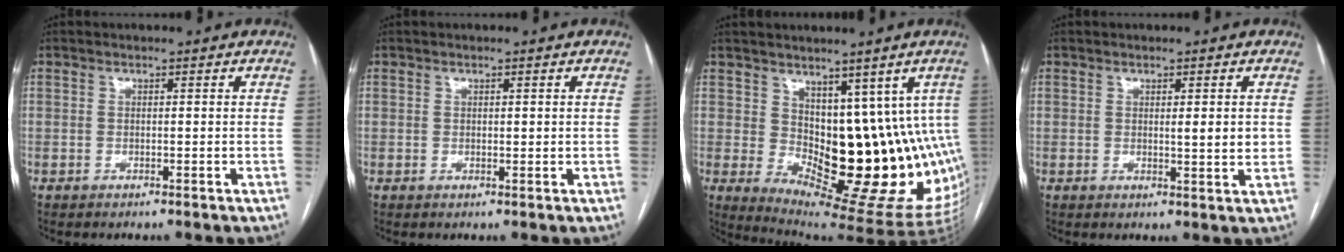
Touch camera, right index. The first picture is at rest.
{"total": 0.6, "force": [0.2, 0.3, 0.5], "torque": [-0.006, -0.001, 0.004]}
{"total": 16.1, "force": [2.1, 7.2, 14.3], "torque": [-0.166, -0.006, 0.049]}
{"total": 3.0, "force": [0.5, 0.6, 2.9], "torque": [-0.041, -0.005, 0.007]}